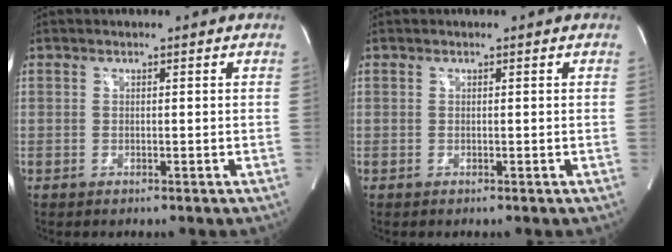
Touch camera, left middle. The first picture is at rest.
{"total": 0.0}